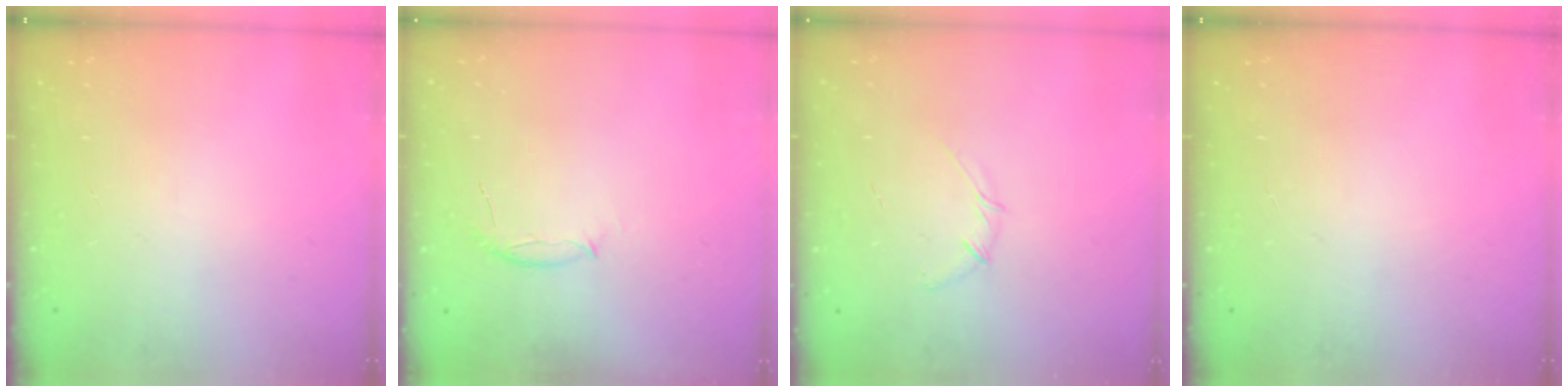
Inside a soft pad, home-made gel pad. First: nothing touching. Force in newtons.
{"total": 5.6, "press": 5.5, "slide": 0.9}
{"total": 3.7, "press": 3.6, "slide": 0.9}
{"total": 0.0}